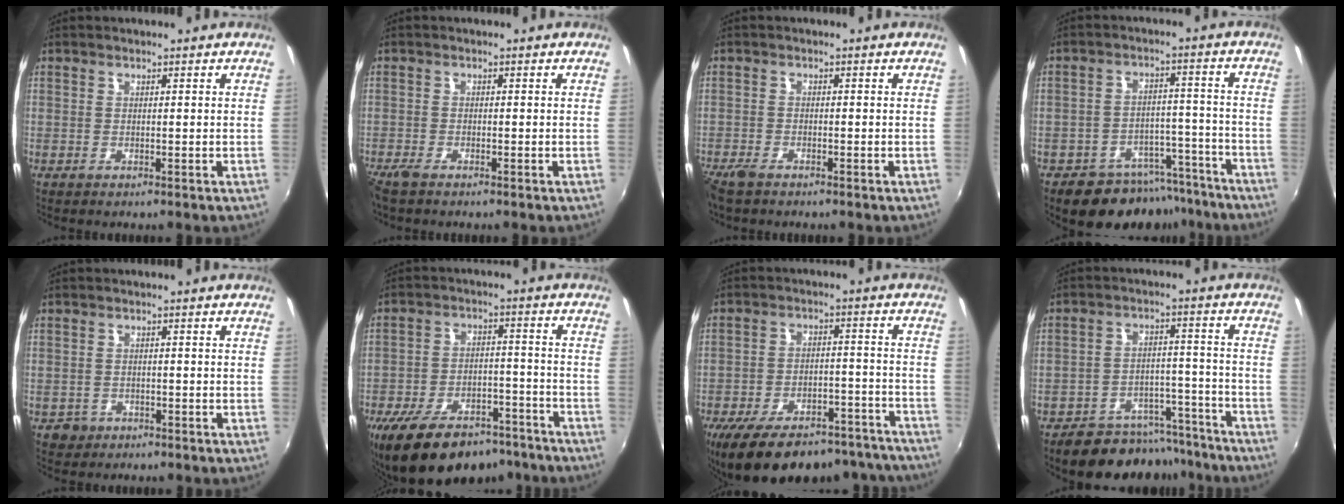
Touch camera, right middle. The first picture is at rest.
{"total": 2.6, "force": [-2.1, 0.5, 1.3], "torque": [-0.034, -0.011, -0.045]}
{"total": 3.6, "force": [-3.0, 1.2, 1.7], "torque": [-0.047, -0.014, -0.061]}
{"total": 13.4, "force": [-10.9, 6.7, 3.8], "torque": [-0.076, 0.031, -0.135]}
{"total": 2.6, "force": [-1.2, 2.2, 0.5], "torque": [-0.016, -0.002, -0.019]}
{"total": 20.6, "force": [-15.6, 9.1, 9.9], "torque": [-0.198, -0.006, -0.219]}
{"total": 25.7, "force": [-21.3, 9.4, 10.9], "torque": [-0.197, 0.010, -0.274]}
{"total": 14.4, "force": [-12.4, 6.1, 4.0], "torque": [-0.082, 0.032, -0.158]}